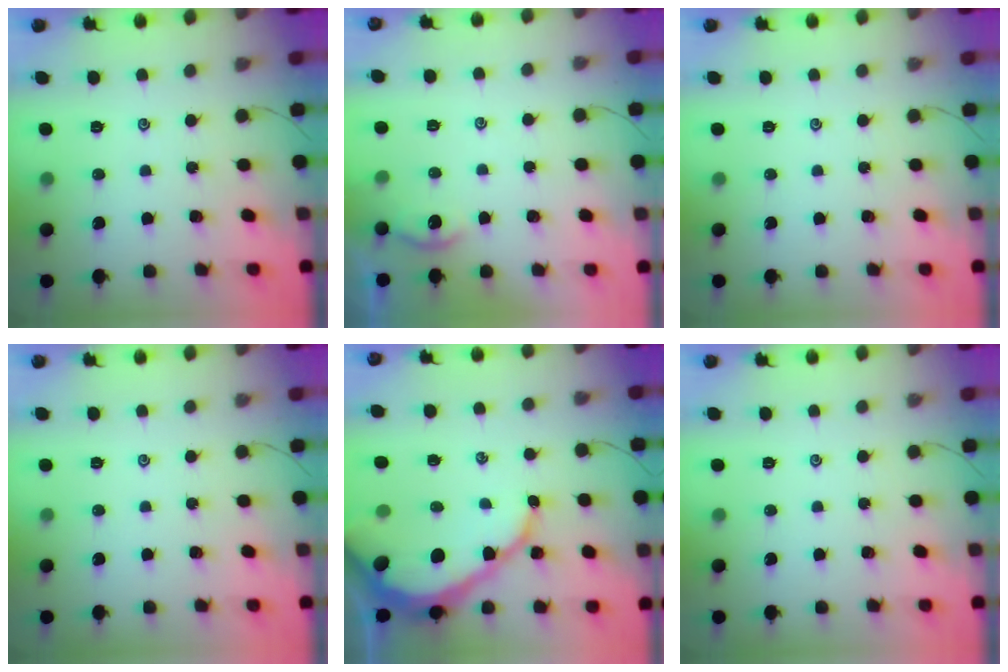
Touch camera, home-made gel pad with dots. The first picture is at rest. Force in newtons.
{"total": 2.6, "press": 2.6, "slide": 0.3}
{"total": 0.0}
{"total": 0.0}
{"total": 12.9, "press": 12.9, "slide": 1.4}
{"total": 0.0}